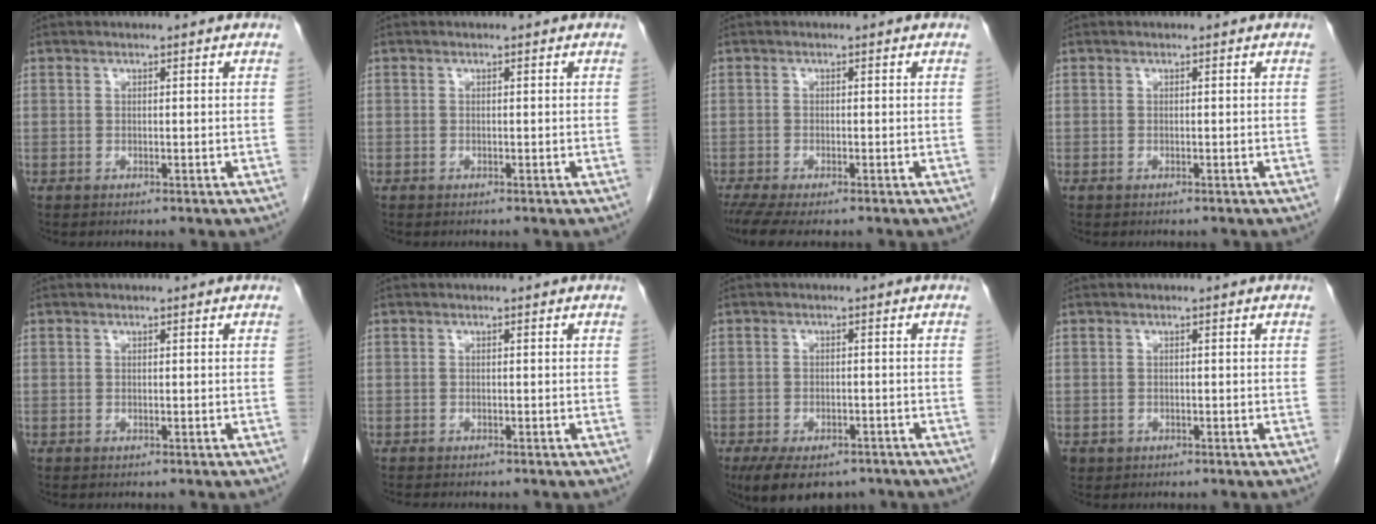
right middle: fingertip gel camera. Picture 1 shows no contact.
{"total": 0.0}
{"total": 5.9, "force": [-4.6, 1.3, 3.5], "torque": [-0.056, -0.014, -0.076]}
{"total": 0.6, "force": [-0.5, 0.3, 0.2], "torque": [-0.008, 0.001, -0.007]}
{"total": 0.0}
{"total": 2.9, "force": [-2.5, 0.7, 1.3], "torque": [-0.021, -0.006, -0.030]}
{"total": 9.8, "force": [-7.3, 4.4, 4.8], "torque": [-0.072, -0.003, -0.109]}
{"total": 1.3, "force": [-0.6, 1.1, 0.2], "torque": [-0.008, 0.003, -0.004]}